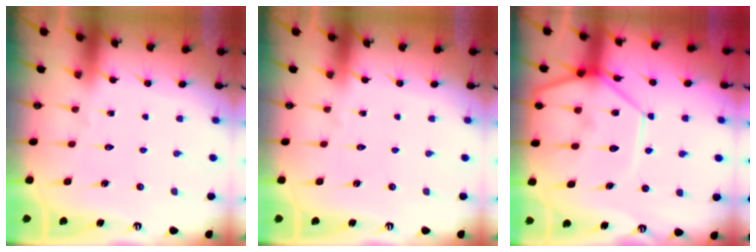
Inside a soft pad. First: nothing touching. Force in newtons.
{"total": 0.0}
{"total": 15.0, "press": 14.9, "slide": 1.4}